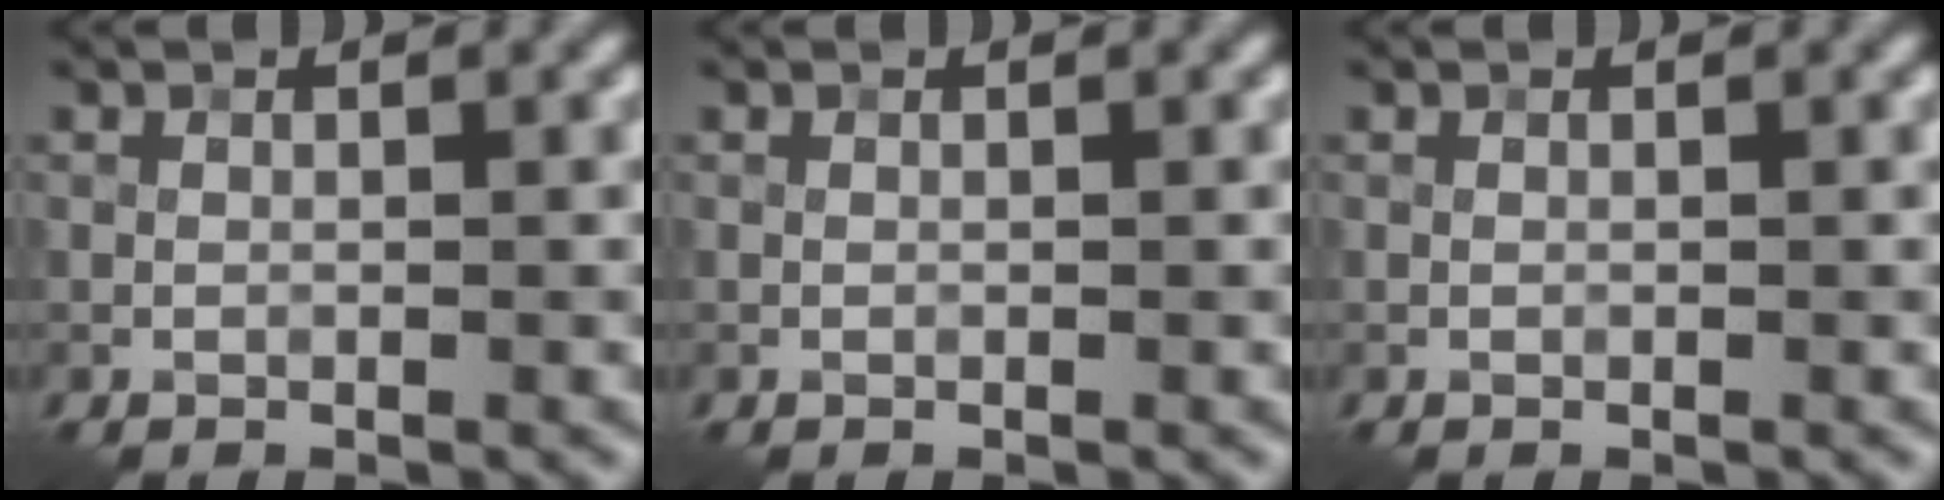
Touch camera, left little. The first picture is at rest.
{"total": 0.0}
{"total": 0.0}